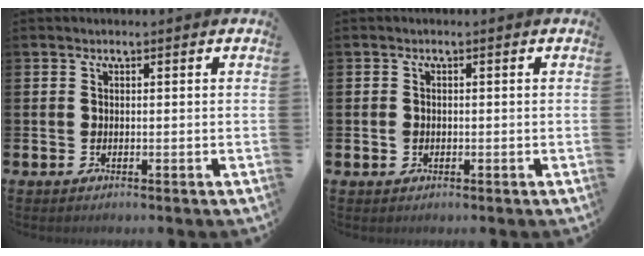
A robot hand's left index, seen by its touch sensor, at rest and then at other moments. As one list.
[{"total": 1.0, "force": [-0.1, 1.0, 0.4], "torque": [-0.009, 0.008, -0.004]}]